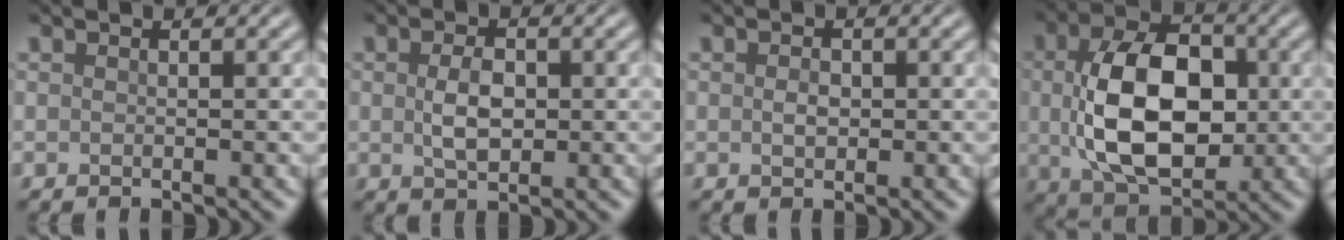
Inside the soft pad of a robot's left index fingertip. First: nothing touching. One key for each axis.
{"total": 3.1, "fx": 0.1, "fy": 1.8, "fz": 2.5, "tx": -0.055, "ty": 0.000, "tz": 0.004}
{"total": 1.2, "fx": 0.0, "fy": 0.8, "fz": 0.9, "tx": -0.018, "ty": -0.001, "tz": 0.000}
{"total": 10.9, "fx": 0.2, "fy": 7.0, "fz": 8.4, "tx": -0.160, "ty": -0.006, "tz": 0.009}